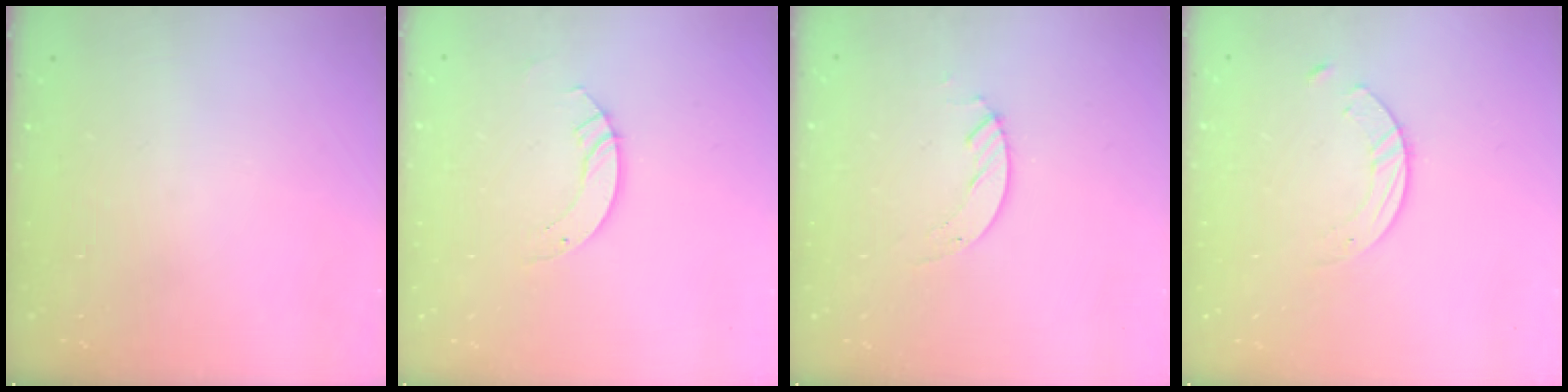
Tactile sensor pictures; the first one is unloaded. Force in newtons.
{"total": 3.8, "press": 3.7, "slide": 0.4}
{"total": 2.7, "press": 2.7, "slide": 0.2}
{"total": 1.4, "press": 1.4, "slide": 0.2}